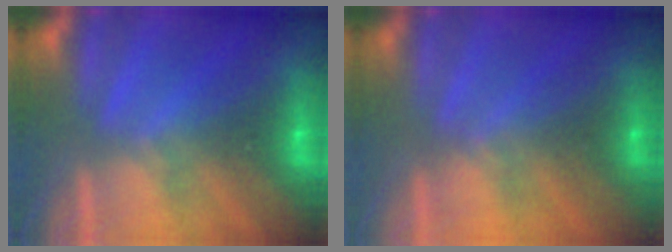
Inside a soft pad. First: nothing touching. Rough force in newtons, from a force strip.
{"total": 5.0}